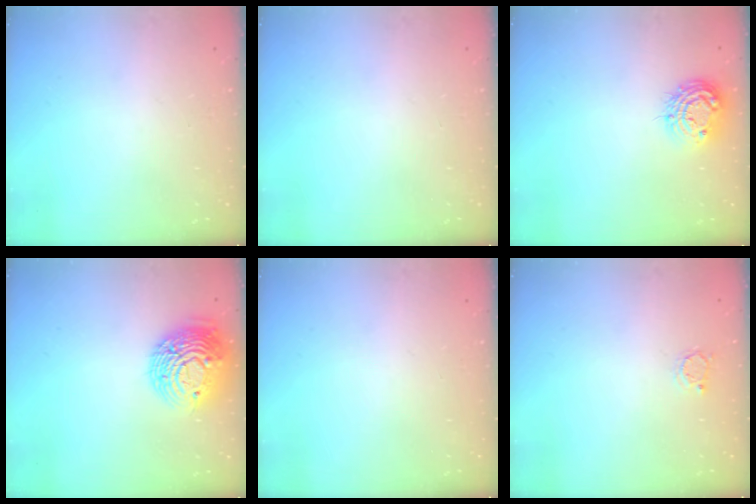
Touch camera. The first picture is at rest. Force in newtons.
{"total": 0.0}
{"total": 10.5, "press": 10.5, "slide": 0.8}
{"total": 13.9, "press": 13.8, "slide": 1.0}
{"total": 0.0}
{"total": 2.2, "press": 2.1, "slide": 0.4}